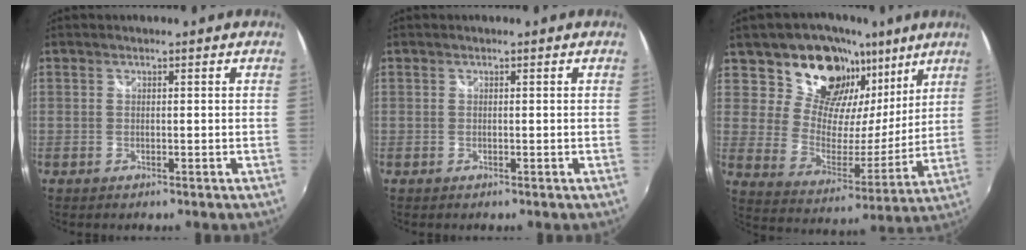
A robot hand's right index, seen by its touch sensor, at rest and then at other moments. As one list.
[{"total": 0.0}, {"total": 19.8, "force": [12.1, 12.6, 9.3], "torque": [-0.158, 0.006, 0.215]}]